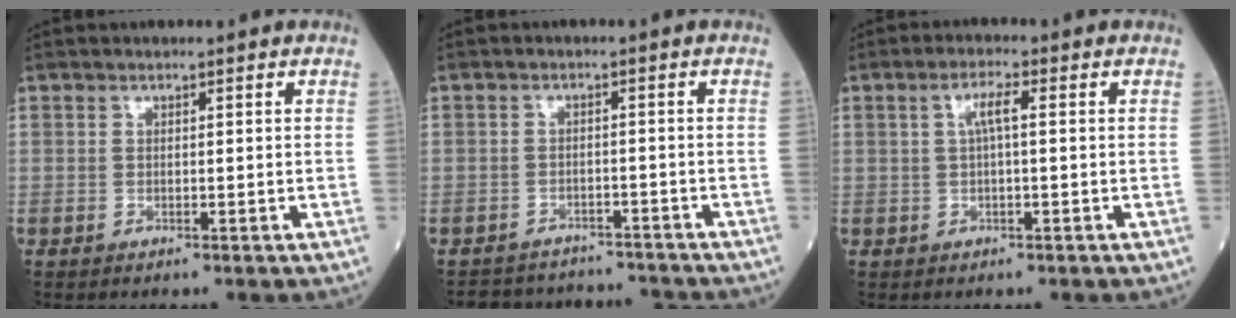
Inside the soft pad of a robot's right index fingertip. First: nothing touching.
{"total": 9.5, "force": [-8.8, 3.5, 0.8], "torque": [-0.012, 0.023, -0.119]}
{"total": 3.5, "force": [0.7, 0.9, 3.3], "torque": [-0.073, 0.014, 0.015]}